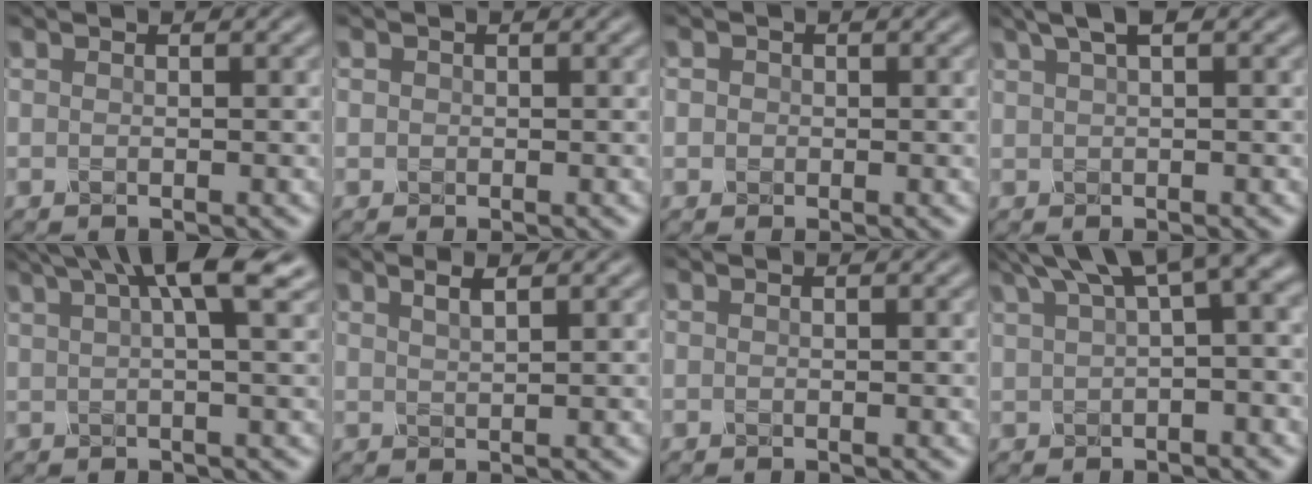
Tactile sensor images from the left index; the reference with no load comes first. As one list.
[{"total": 0.8, "force": [0.0, -0.4, -0.8], "torque": [0.002, 0.000, 0.009]}, {"total": 0.7, "force": [-0.2, 0.2, -0.7], "torque": [0.005, 0.000, 0.007]}, {"total": 1.8, "force": [1.3, -0.1, 1.2], "torque": [-0.022, 0.007, 0.028]}, {"total": 7.1, "force": [3.9, 0.9, 5.9], "torque": [-0.048, 0.028, 0.049]}, {"total": 1.1, "force": [1.1, -0.4, 0.0], "torque": [-0.007, 0.009, 0.023]}, {"total": 0.0}, {"total": 7.2, "force": [3.3, 1.5, 6.3], "torque": [-0.073, 0.030, 0.062]}]